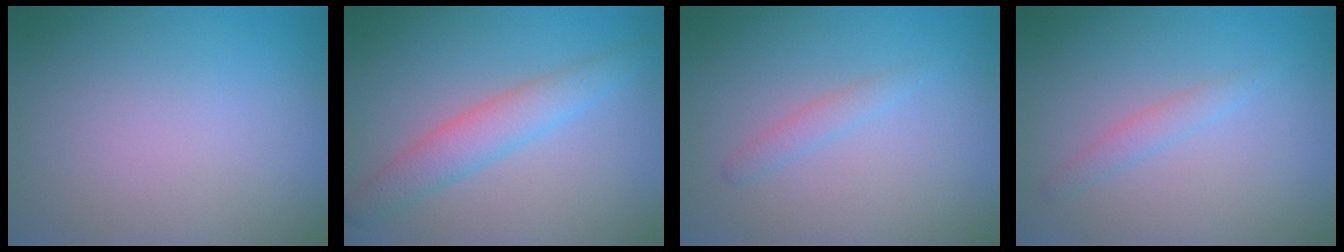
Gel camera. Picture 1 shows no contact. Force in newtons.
{"total": 3.4, "press": 3.4, "slide": 0.1}
{"total": 1.2, "press": 1.2, "slide": 0.0}
{"total": 1.3, "press": 1.3, "slide": 0.0}